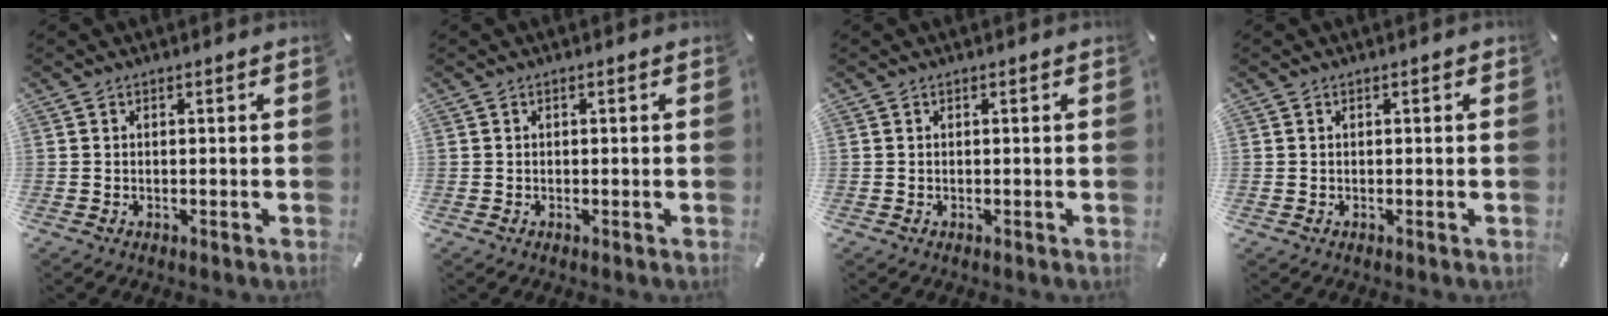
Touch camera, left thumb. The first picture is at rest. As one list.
[{"total": 0.0}, {"total": 0.0}, {"total": 0.6, "force": [0.1, 0.4, 0.4], "torque": [-0.008, 0.002, 0.001]}]